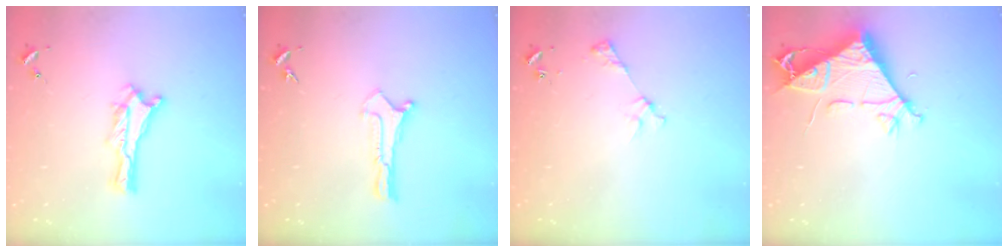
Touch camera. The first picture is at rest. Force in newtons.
{"total": 0.0}
{"total": 3.3, "press": 3.3, "slide": 0.3}
{"total": 8.0, "press": 8.0, "slide": 0.7}